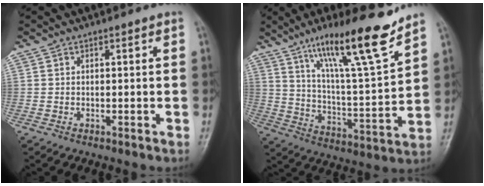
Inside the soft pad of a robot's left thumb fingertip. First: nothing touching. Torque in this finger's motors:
{"motor_torque": [0.39, 0.65, 1.51, -1.26, 0.17]}